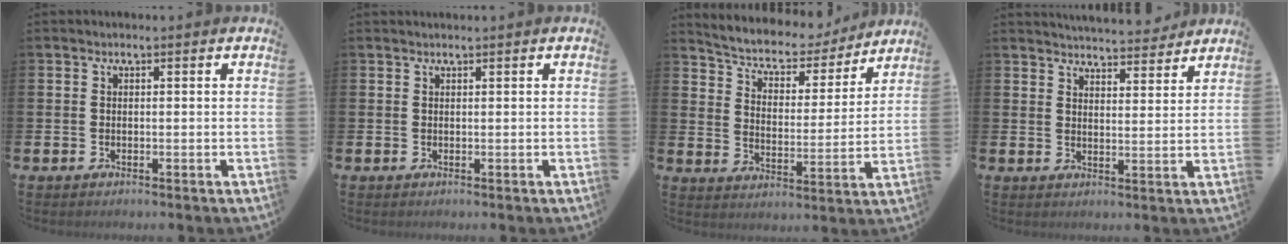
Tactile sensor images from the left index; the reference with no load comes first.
{"total": 0.0}
{"total": 6.1, "force": [5.5, 2.3, 1.2], "torque": [-0.047, -0.047, 0.089]}
{"total": 5.1, "force": [5.1, 0.4, 0.1], "torque": [-0.015, -0.033, 0.093]}